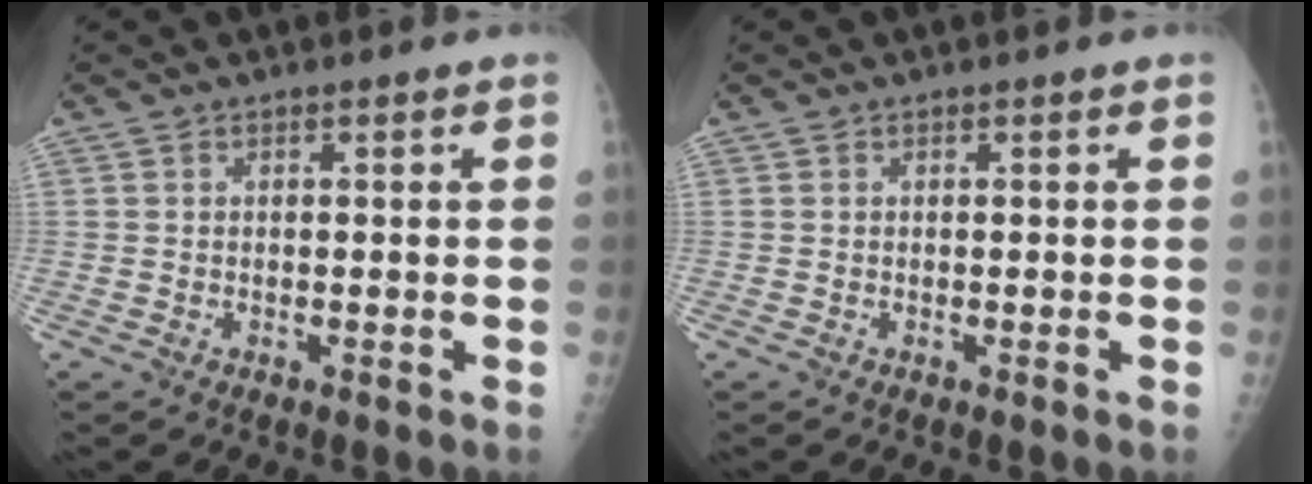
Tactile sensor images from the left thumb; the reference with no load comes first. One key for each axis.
{"total": 0.0}